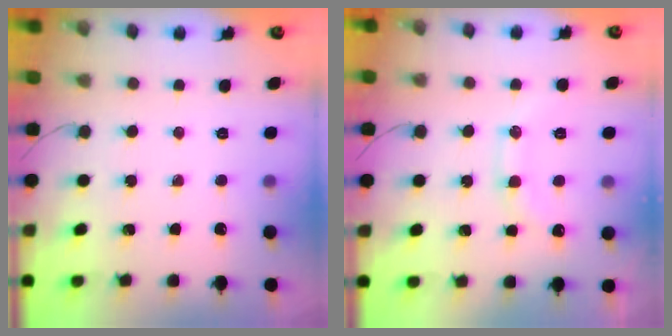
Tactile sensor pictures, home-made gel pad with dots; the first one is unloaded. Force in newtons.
{"total": 12.6, "press": 12.6, "slide": 1.0}